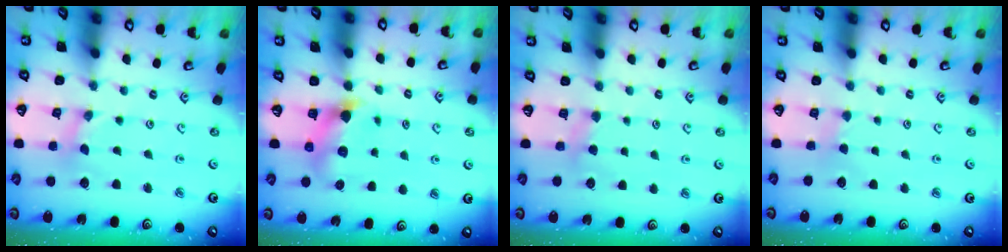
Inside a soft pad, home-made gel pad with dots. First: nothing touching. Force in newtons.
{"total": 7.2, "press": 7.2, "slide": 0.6}
{"total": 2.9, "press": 2.9, "slide": 0.5}
{"total": 2.0, "press": 2.0, "slide": 0.3}